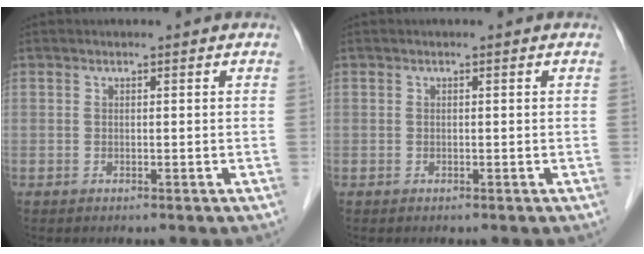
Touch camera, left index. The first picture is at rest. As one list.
[{"total": 0.0}]